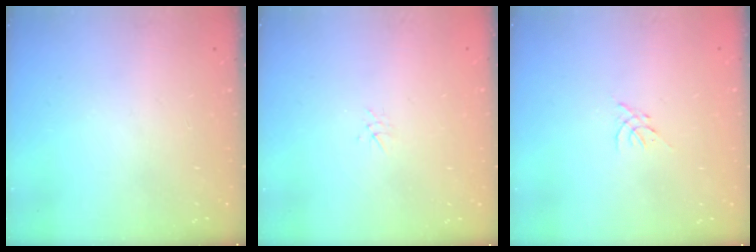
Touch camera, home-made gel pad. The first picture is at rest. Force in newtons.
{"total": 3.7, "press": 3.6, "slide": 0.5}
{"total": 0.0}